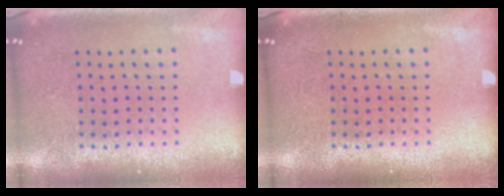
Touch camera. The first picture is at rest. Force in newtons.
{"total": 0.0}